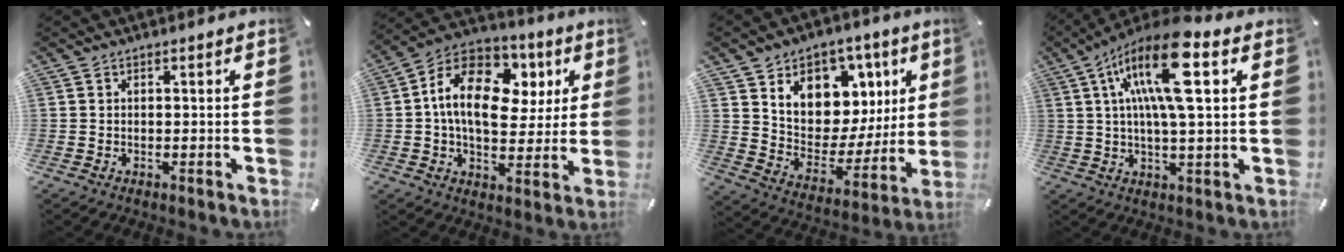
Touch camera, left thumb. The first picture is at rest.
{"total": 17.5, "force": [4.1, 11.7, 12.3], "torque": [-0.225, -0.002, 0.071]}
{"total": 11.1, "force": [5.9, 8.8, 3.3], "torque": [-0.049, -0.065, 0.109]}
{"total": 16.9, "force": [5.1, 4.8, 15.4], "torque": [-0.290, -0.003, 0.078]}